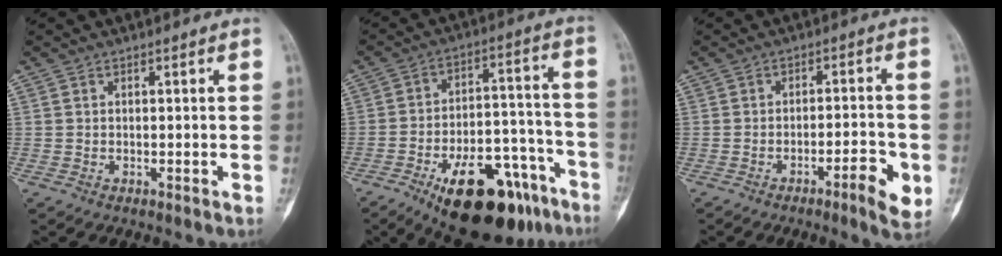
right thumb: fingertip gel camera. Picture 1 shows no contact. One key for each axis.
{"total": 22.6, "fx": -13.7, "fy": 9.5, "fz": 15.2, "tx": -0.176, "ty": 0.075, "tz": -0.204}
{"total": 6.5, "fx": -2.7, "fy": 1.3, "fz": 5.8, "tx": -0.079, "ty": 0.015, "tz": -0.037}